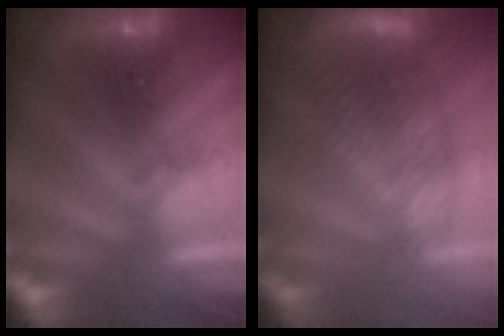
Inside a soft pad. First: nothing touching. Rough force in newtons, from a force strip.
{"total": 4.4}